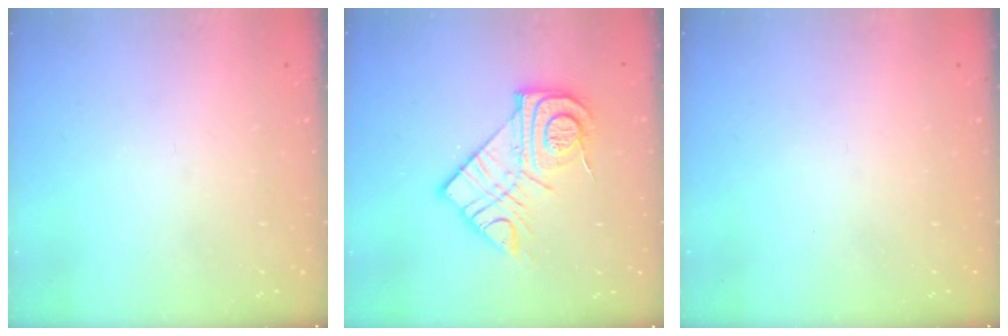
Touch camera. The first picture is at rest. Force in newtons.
{"total": 16.1, "press": 16.1, "slide": 1.3}
{"total": 0.0}